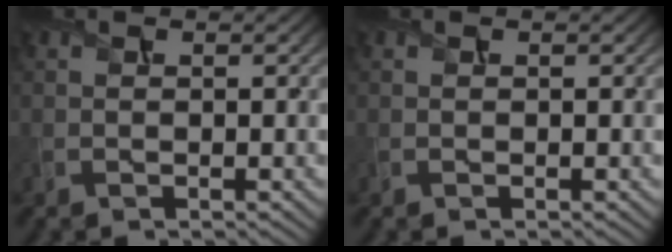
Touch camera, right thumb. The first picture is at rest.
{"total": 0.0}